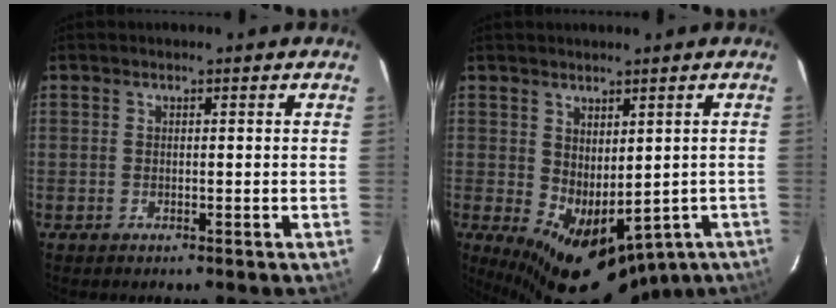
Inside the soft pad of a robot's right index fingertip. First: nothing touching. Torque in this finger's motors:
{"motor_torque": [1.90, -0.23, 1.05, 0.21]}